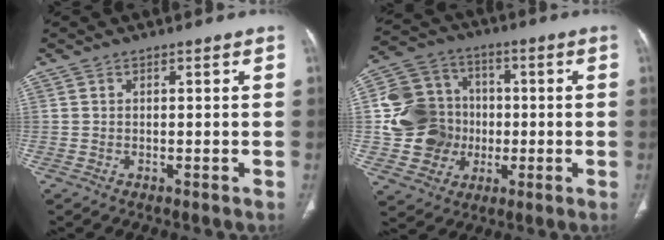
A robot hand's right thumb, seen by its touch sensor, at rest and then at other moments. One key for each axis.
{"total": 16.0, "fx": -0.7, "fy": 14.1, "fz": 7.5, "tx": -0.118, "ty": 0.026, "tz": -0.004}